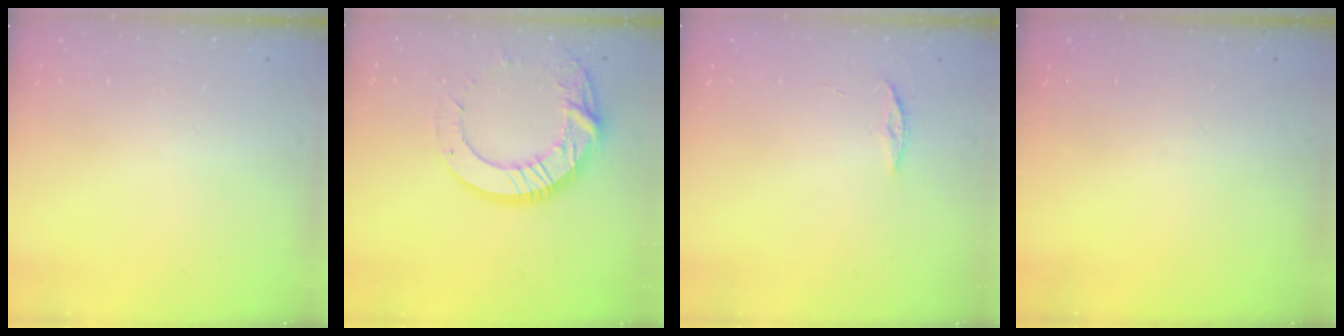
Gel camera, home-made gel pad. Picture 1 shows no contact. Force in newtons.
{"total": 16.7, "press": 16.7, "slide": 1.4}
{"total": 3.5, "press": 3.5, "slide": 0.4}
{"total": 0.0}